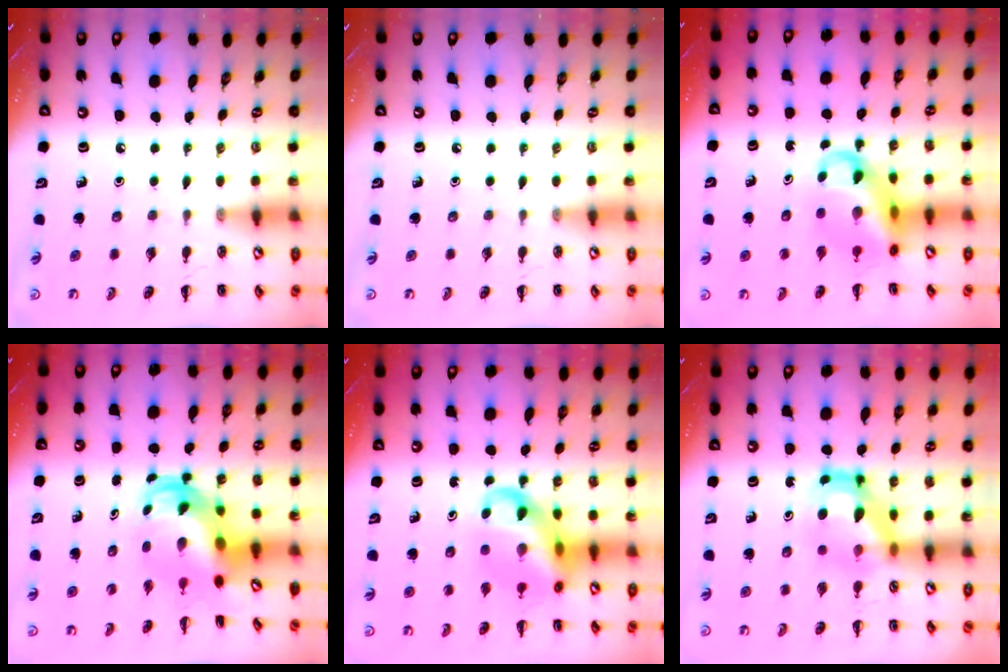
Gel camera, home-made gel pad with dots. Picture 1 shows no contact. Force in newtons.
{"total": 0.0}
{"total": 11.6, "press": 11.2, "slide": 2.9}
{"total": 5.4, "press": 5.2, "slide": 1.7}
{"total": 13.2, "press": 12.8, "slide": 3.4}
{"total": 7.0, "press": 6.9, "slide": 1.3}